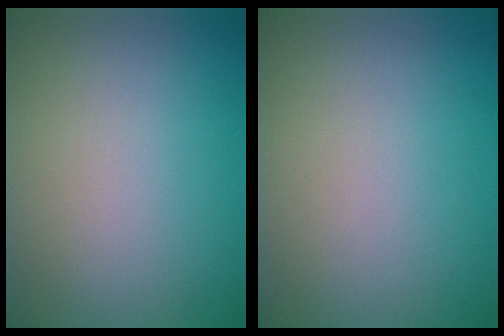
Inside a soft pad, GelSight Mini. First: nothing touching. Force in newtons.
{"total": 0.0}